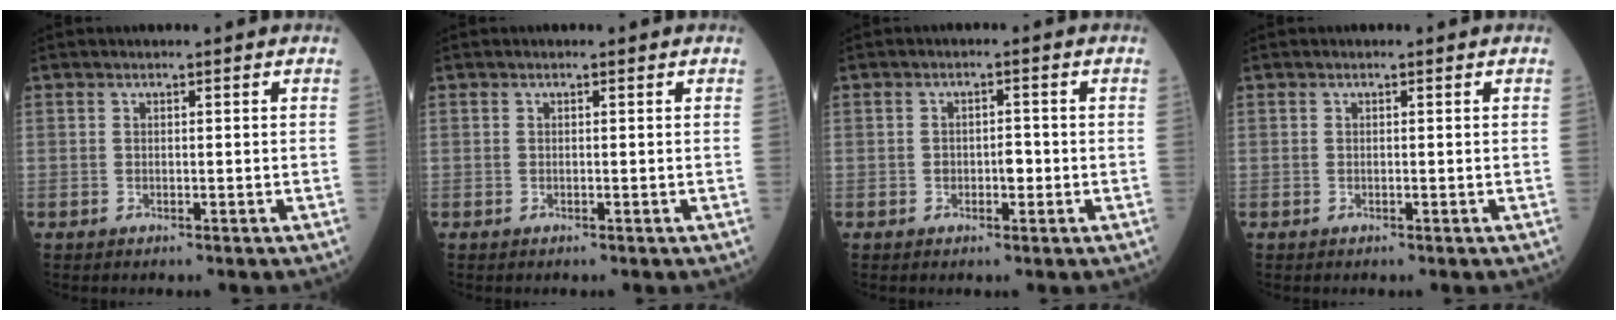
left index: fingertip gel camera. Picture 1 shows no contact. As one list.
[{"total": 0.0}, {"total": 2.2, "force": [-0.6, 1.2, 1.8], "torque": [-0.024, 0.004, -0.009]}, {"total": 0.0}]